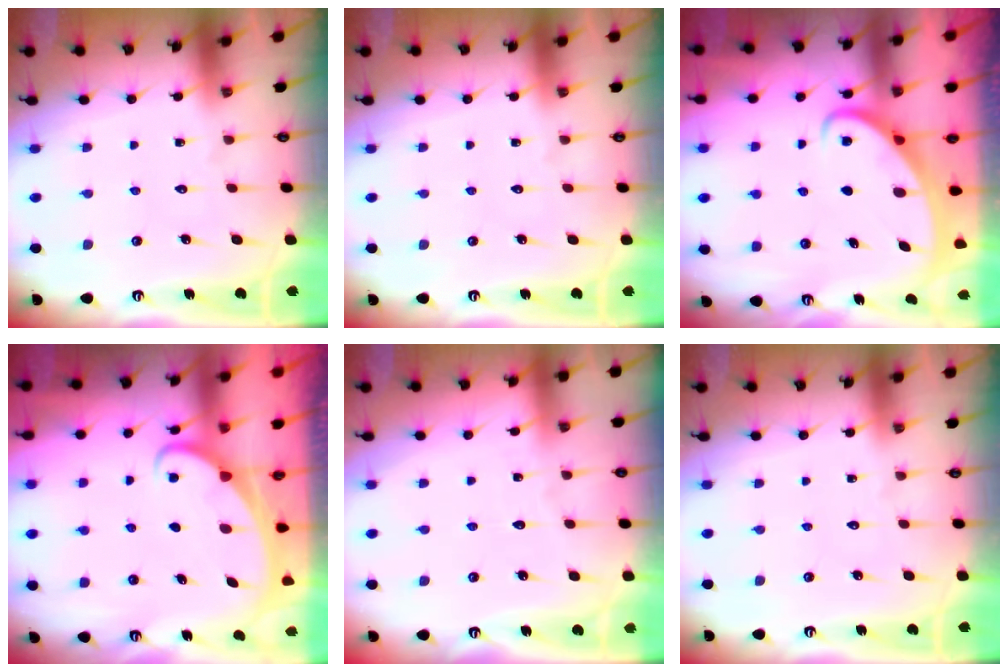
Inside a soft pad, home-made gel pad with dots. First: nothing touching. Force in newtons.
{"total": 0.0}
{"total": 2.5, "press": 2.5, "slide": 0.3}
{"total": 2.3, "press": 2.3, "slide": 0.4}
{"total": 1.0, "press": 1.0, "slide": 0.2}
{"total": 0.0}